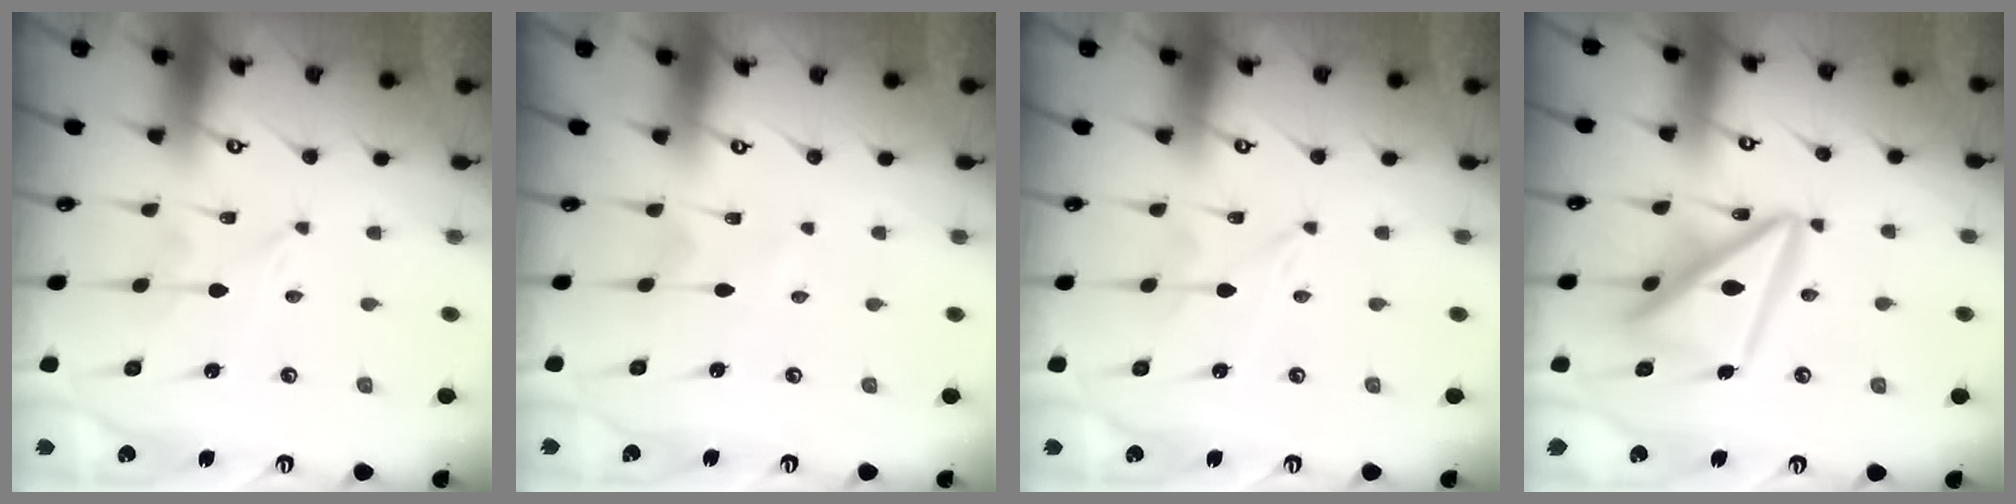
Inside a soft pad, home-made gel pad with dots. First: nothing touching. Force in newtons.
{"total": 1.9, "press": 1.8, "slide": 0.3}
{"total": 0.0}
{"total": 15.8, "press": 15.7, "slide": 1.6}